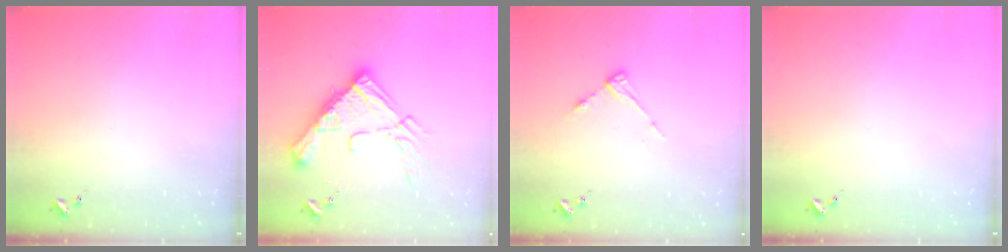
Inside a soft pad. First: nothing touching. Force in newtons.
{"total": 20.5, "press": 20.3, "slide": 2.3}
{"total": 6.4, "press": 6.4, "slide": 0.4}
{"total": 0.0}